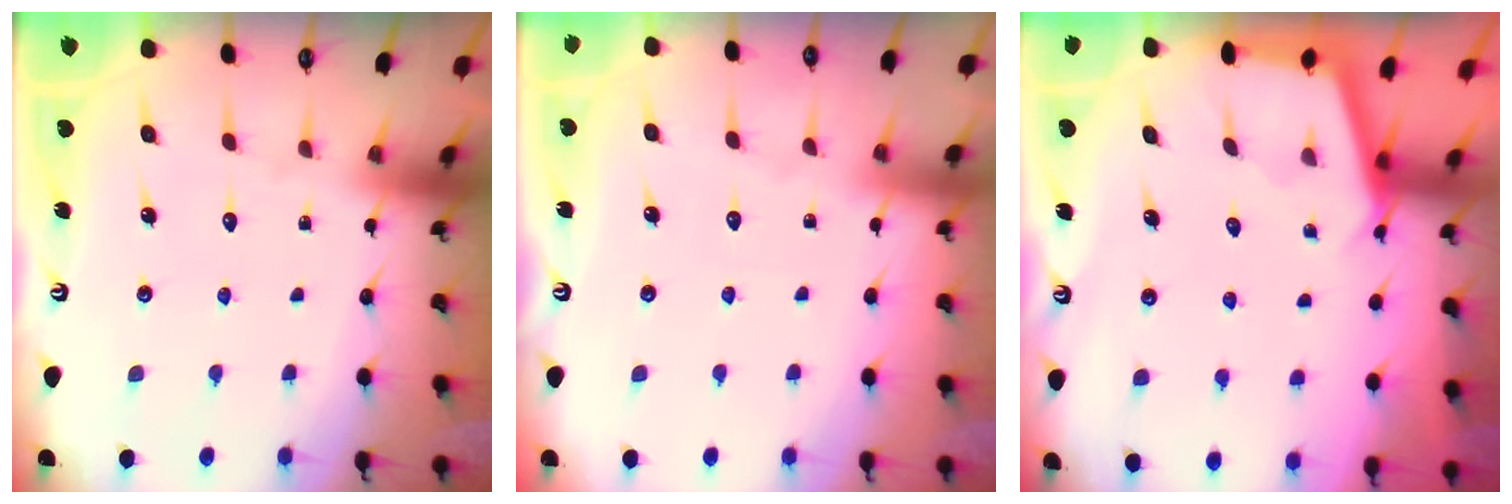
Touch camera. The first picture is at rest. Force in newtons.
{"total": 2.5, "press": 2.4, "slide": 0.4}
{"total": 2.9, "press": 2.9, "slide": 0.3}